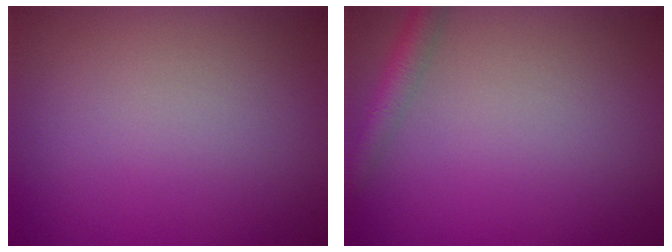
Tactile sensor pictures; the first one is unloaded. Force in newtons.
{"total": 2.3, "press": 2.3, "slide": 0.1}